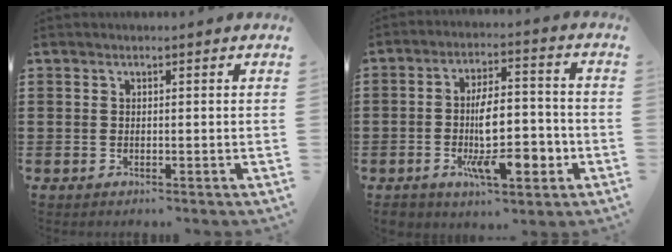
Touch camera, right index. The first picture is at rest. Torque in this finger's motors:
{"motor_torque": [2.14, 0.00, 1.05, 0.21]}